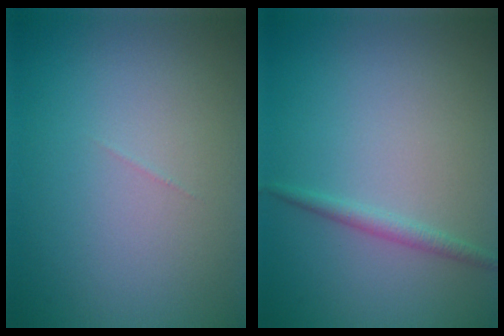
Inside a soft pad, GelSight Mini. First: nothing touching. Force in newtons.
{"total": 1.3, "press": 1.3, "slide": 0.0}